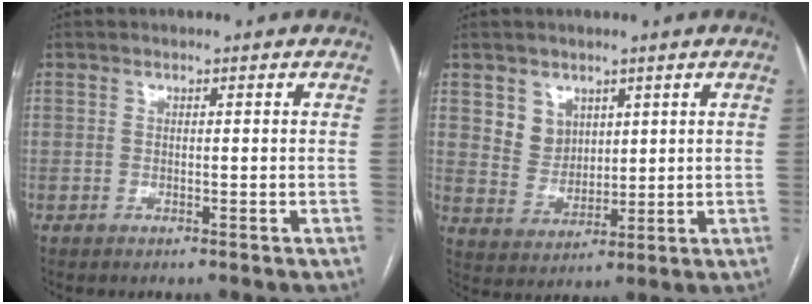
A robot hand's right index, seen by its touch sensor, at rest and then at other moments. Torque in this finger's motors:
{"motor_torque": [0.12, 0.05, 0.07, 0.03]}